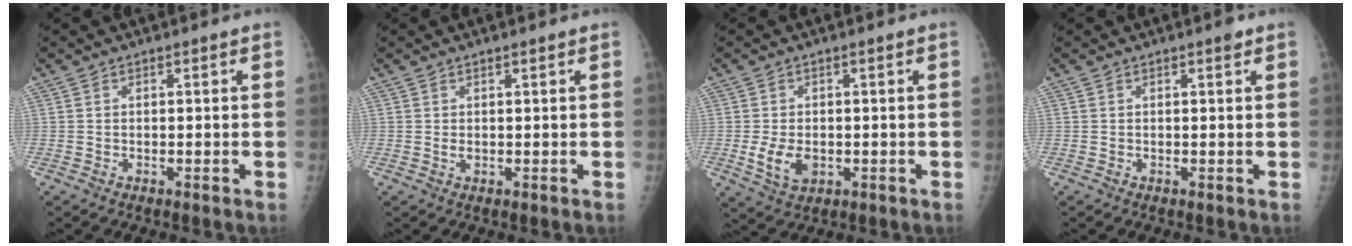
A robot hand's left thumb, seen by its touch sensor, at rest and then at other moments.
{"total": 1.2, "force": [0.6, 0.5, 1.0], "torque": [-0.014, -0.002, 0.013]}
{"total": 5.3, "force": [-0.9, 3.5, 3.9], "torque": [-0.068, -0.008, -0.009]}
{"total": 0.9, "force": [0.6, 0.2, 0.7], "torque": [-0.009, -0.002, 0.008]}